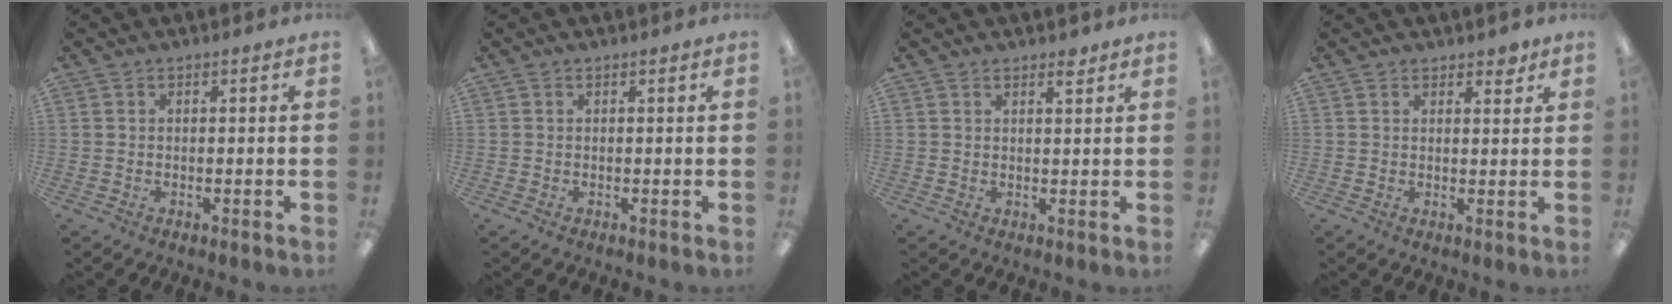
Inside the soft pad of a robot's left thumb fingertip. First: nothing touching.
{"total": 0.0}
{"total": 2.2, "force": [1.9, 0.6, 0.8], "torque": [-0.002, -0.008, 0.031]}
{"total": 2.3, "force": [2.0, 1.0, 0.6], "torque": [0.004, -0.008, 0.034]}